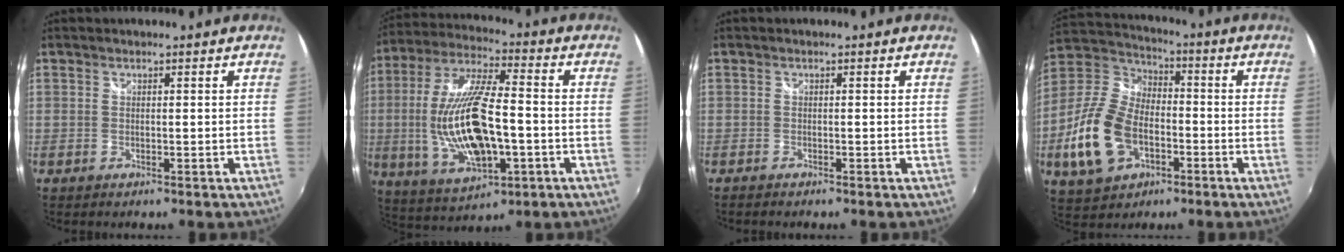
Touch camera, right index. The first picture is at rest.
{"total": 19.4, "force": [-3.1, 7.4, 17.7], "torque": [-0.360, -0.009, -0.041]}
{"total": 1.1, "force": [-1.0, 0.2, 0.3], "torque": [-0.010, -0.007, -0.021]}
{"total": 17.3, "force": [-5.6, 11.3, 11.8], "torque": [-0.278, 0.005, -0.097]}